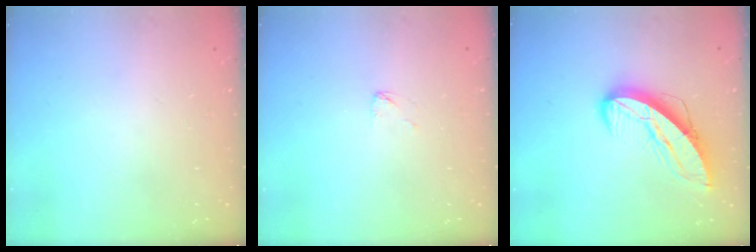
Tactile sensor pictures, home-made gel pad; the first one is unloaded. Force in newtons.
{"total": 1.9, "press": 1.9, "slide": 0.1}
{"total": 11.0, "press": 11.0, "slide": 1.1}